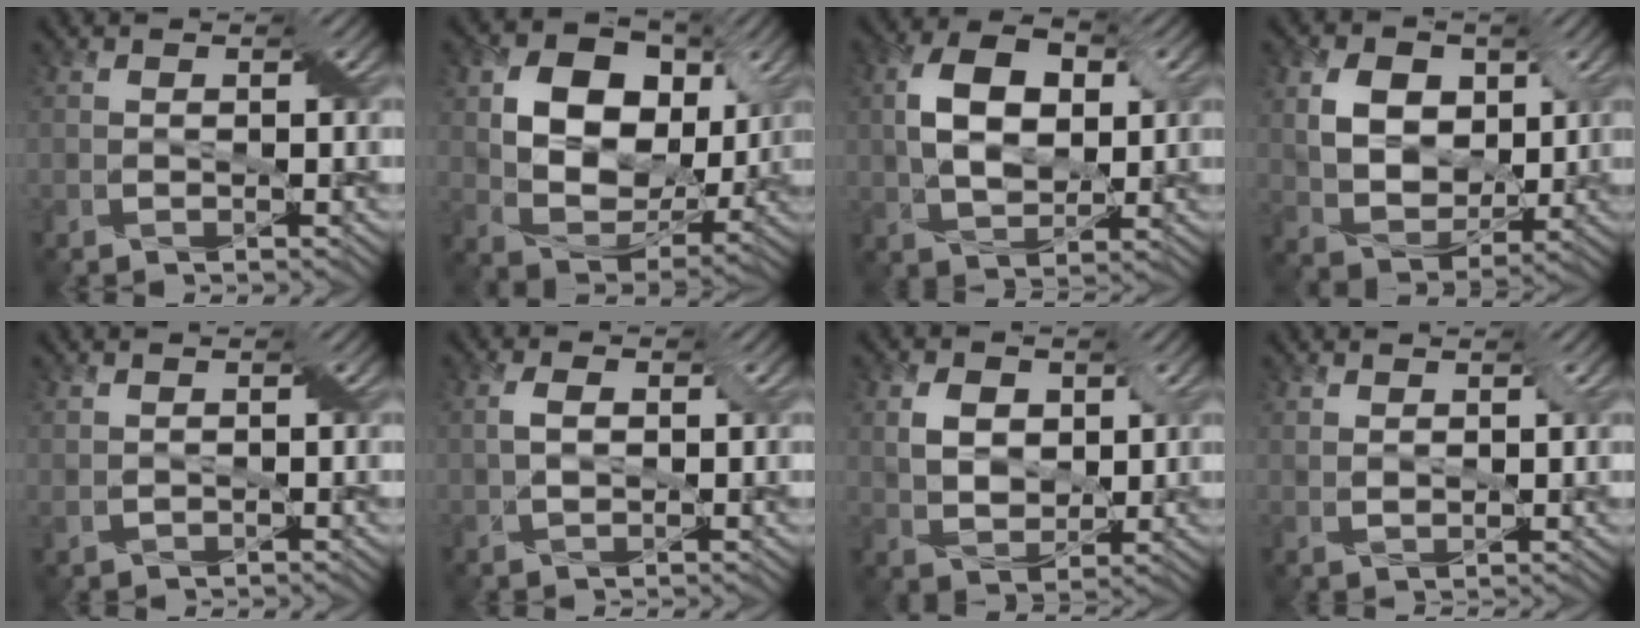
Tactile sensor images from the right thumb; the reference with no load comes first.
{"total": 11.2, "force": [3.2, 8.0, 7.0], "torque": [-0.157, 0.000, 0.048]}
{"total": 8.8, "force": [1.8, 5.3, 6.8], "torque": [-0.139, 0.011, 0.028]}
{"total": 8.6, "force": [2.5, 6.2, 5.4], "torque": [-0.127, -0.001, 0.040]}
{"total": 1.2, "force": [0.6, 0.8, 0.7], "torque": [-0.022, 0.000, 0.016]}
{"total": 2.8, "force": [0.6, 1.4, 2.3], "torque": [-0.052, 0.002, 0.013]}
{"total": 5.9, "force": [2.1, 4.1, 3.7], "torque": [-0.086, 0.001, 0.038]}
{"total": 2.0, "force": [1.3, 0.7, 1.3], "torque": [-0.034, 0.000, 0.030]}